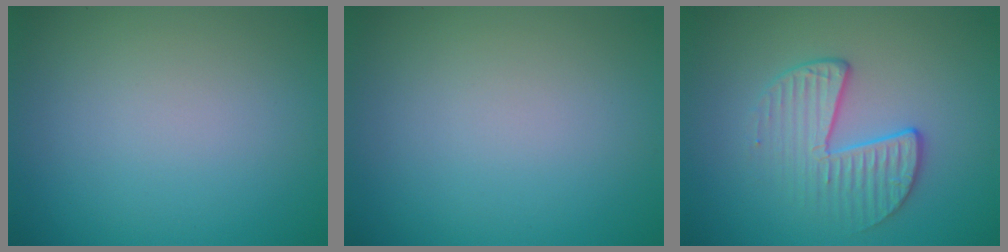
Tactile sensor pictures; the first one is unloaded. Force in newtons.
{"total": 0.0}
{"total": 3.0, "press": 2.4, "slide": 1.8}